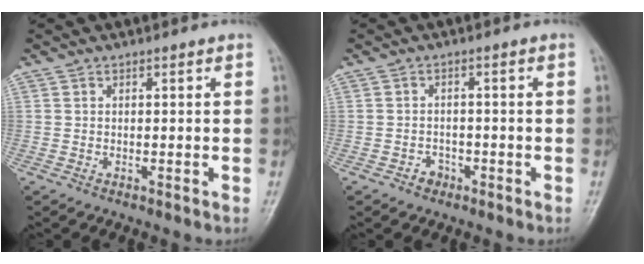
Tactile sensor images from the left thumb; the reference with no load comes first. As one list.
[{"total": 2.0, "force": [-1.3, 1.5, 0.5], "torque": [-0.003, 0.011, -0.021]}]